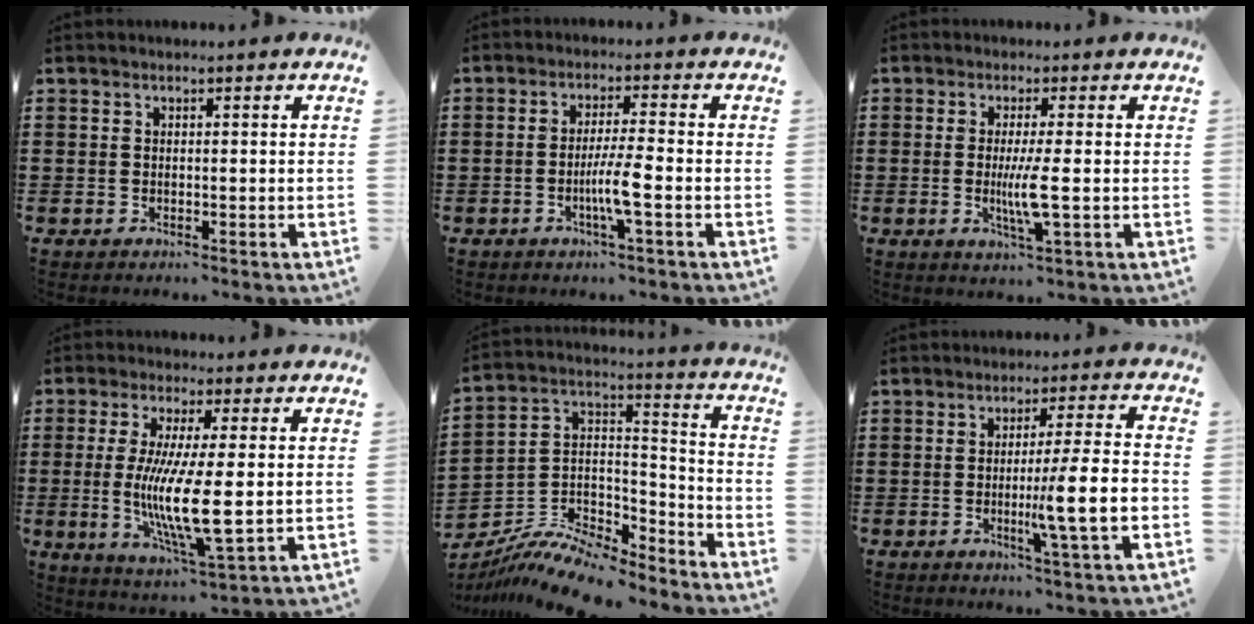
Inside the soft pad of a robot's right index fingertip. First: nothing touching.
{"total": 5.1, "force": [-1.8, -0.2, 4.8], "torque": [-0.097, -0.014, -0.037]}
{"total": 4.7, "force": [-1.0, -0.1, 4.6], "torque": [-0.095, -0.016, -0.023]}
{"total": 10.2, "force": [-0.3, 1.4, 10.1], "torque": [-0.211, -0.018, -0.009]}
{"total": 9.7, "force": [-8.8, 2.2, 3.3], "torque": [-0.070, 0.014, -0.177]}
{"total": 8.9, "force": [-2.1, -0.7, 8.7], "torque": [-0.138, -0.016, -0.040]}